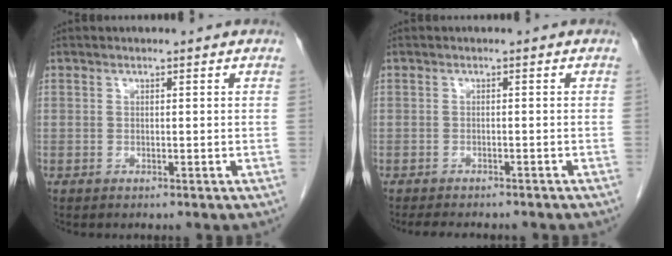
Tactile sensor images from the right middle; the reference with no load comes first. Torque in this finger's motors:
{"motor_torque": [0.53, -0.43, -0.06, 0.02]}